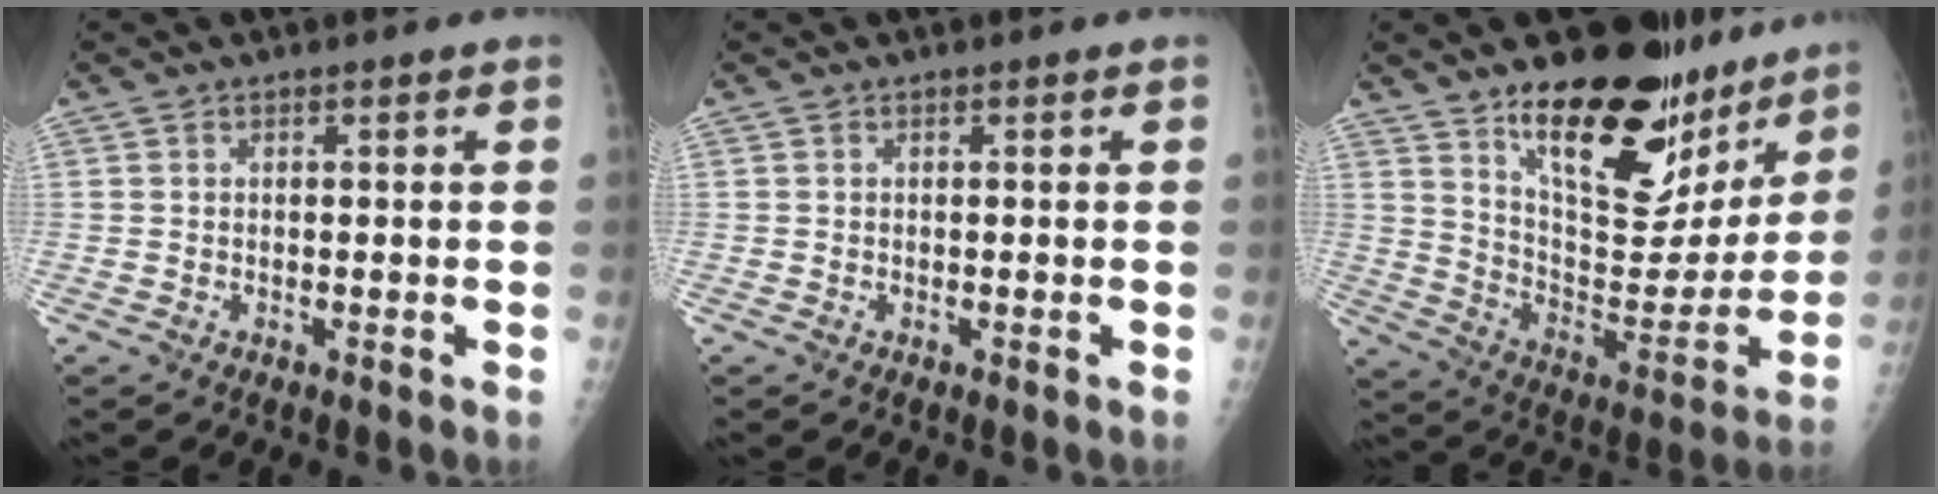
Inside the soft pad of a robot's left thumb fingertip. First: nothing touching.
{"total": 0.0}
{"total": 26.5, "force": [17.3, 11.7, 16.2], "torque": [-0.186, -0.091, 0.272]}